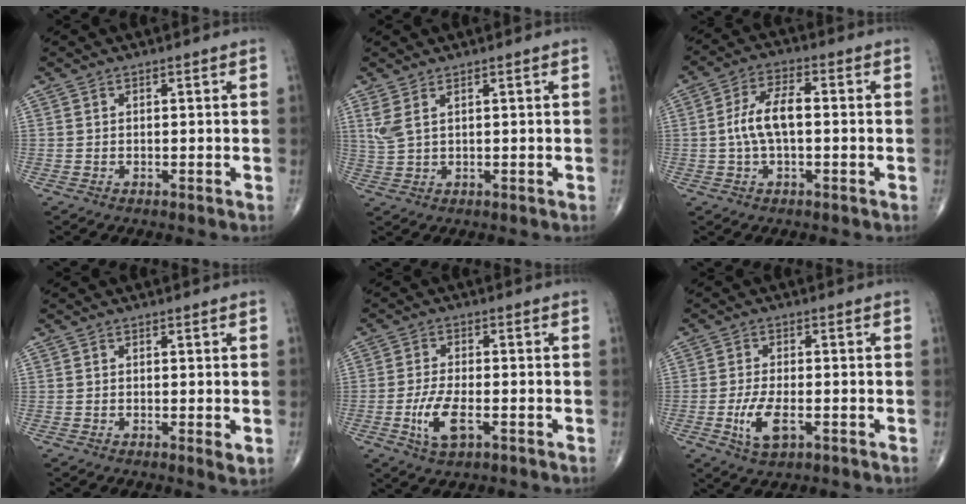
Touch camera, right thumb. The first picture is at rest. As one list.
[{"total": 3.4, "force": [1.7, 1.0, 2.8], "torque": [-0.073, 0.001, 0.046]}, {"total": 7.7, "force": [-0.2, 3.4, 6.9], "torque": [-0.141, 0.023, -0.010]}, {"total": 1.7, "force": [-0.2, 0.4, 1.6], "torque": [-0.029, -0.007, -0.007]}, {"total": 6.6, "force": [-2.4, 2.7, 5.6], "torque": [-0.114, 0.005, -0.042]}, {"total": 6.2, "force": [-2.1, 2.7, 5.2], "torque": [-0.104, 0.002, -0.034]}]